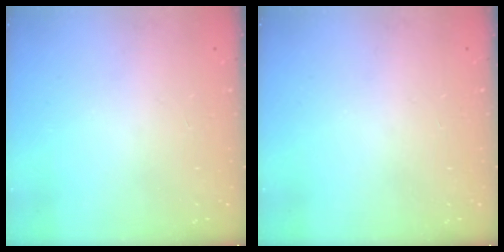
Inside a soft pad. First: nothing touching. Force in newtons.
{"total": 0.0}